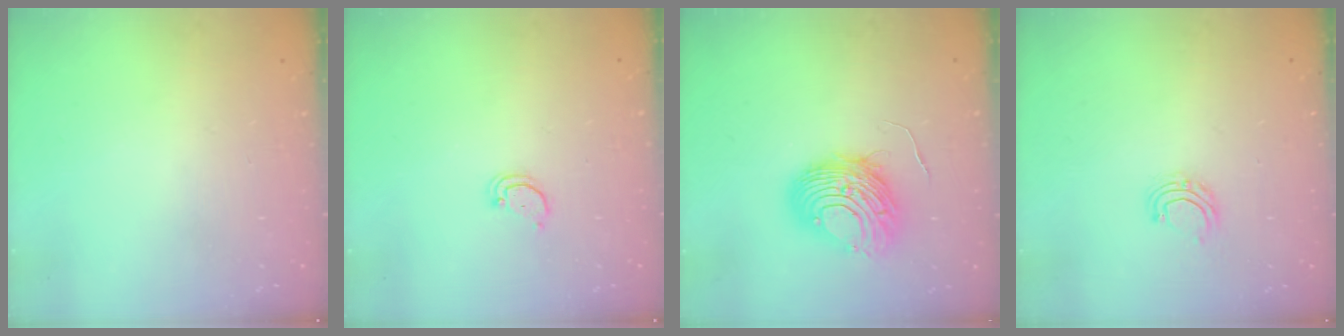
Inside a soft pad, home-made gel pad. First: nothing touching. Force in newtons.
{"total": 2.1, "press": 2.1, "slide": 0.2}
{"total": 10.3, "press": 10.3, "slide": 1.0}
{"total": 5.9, "press": 5.9, "slide": 0.4}